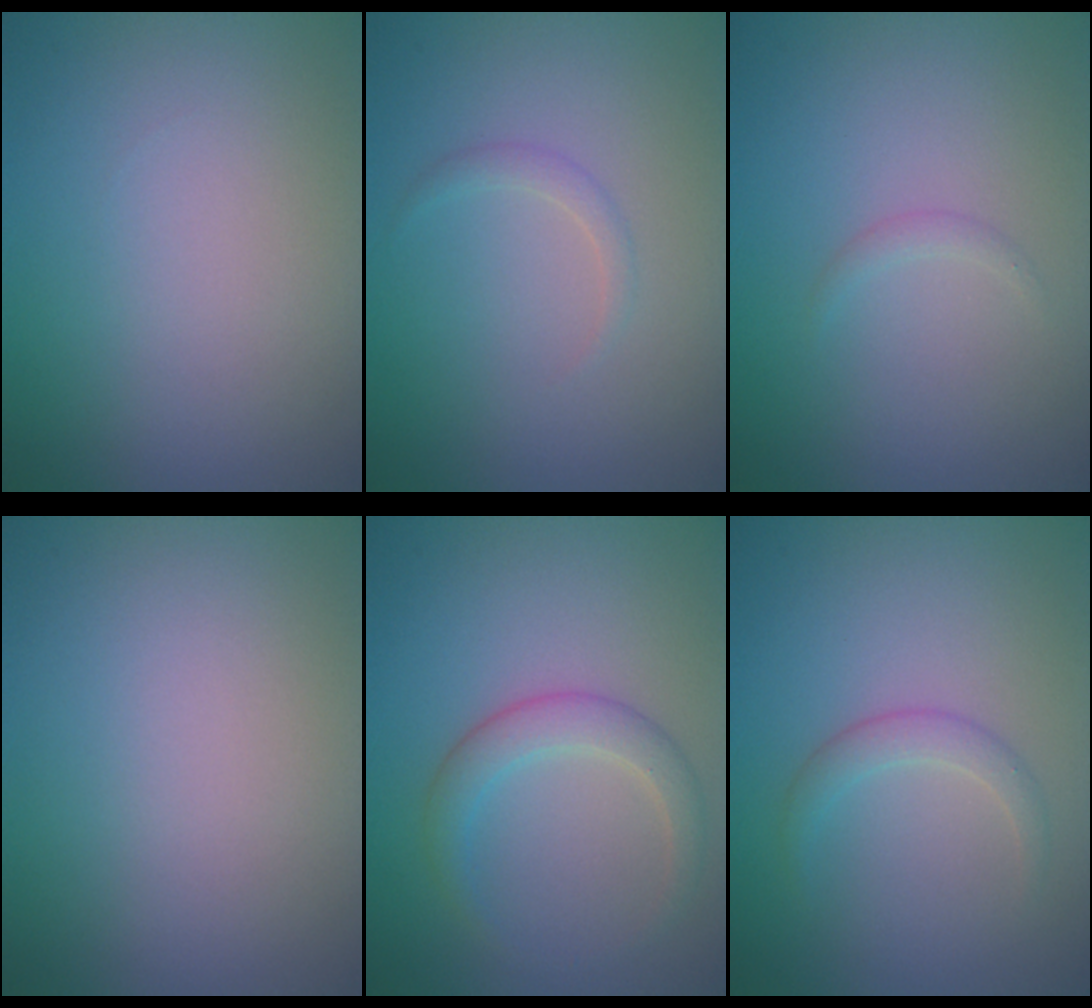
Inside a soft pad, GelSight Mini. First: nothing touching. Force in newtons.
{"total": 0.9, "press": 0.9, "slide": 0.0}
{"total": 0.6, "press": 0.6, "slide": 0.0}
{"total": 0.0}
{"total": 2.6, "press": 2.6, "slide": 0.1}
{"total": 1.6, "press": 1.6, "slide": 0.0}